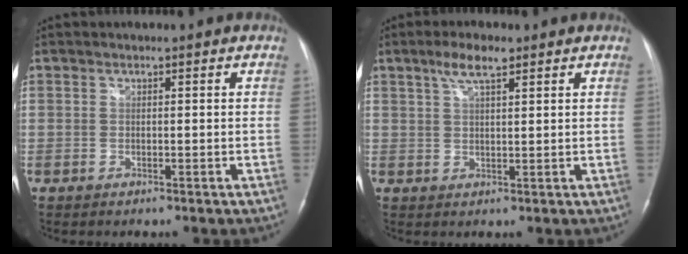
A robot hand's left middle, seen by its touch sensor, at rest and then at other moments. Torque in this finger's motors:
{"motor_torque": [0.95, -0.14, 0.45, 0.11]}